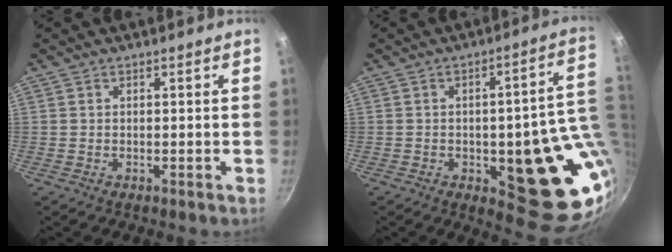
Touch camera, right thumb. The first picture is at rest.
{"total": 19.9, "force": [-1.6, 8.0, 18.2], "torque": [-0.163, -0.010, -0.015]}